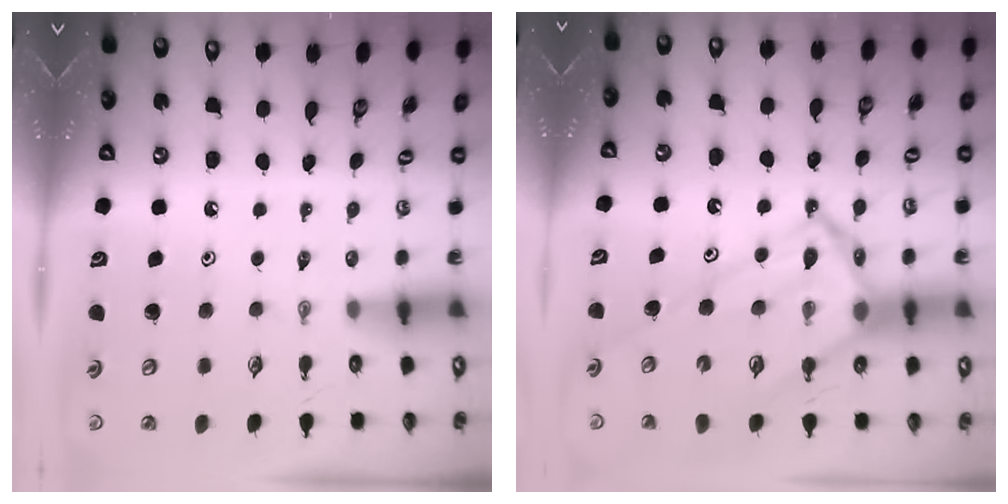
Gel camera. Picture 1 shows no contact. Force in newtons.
{"total": 18.1, "press": 18.0, "slide": 1.6}